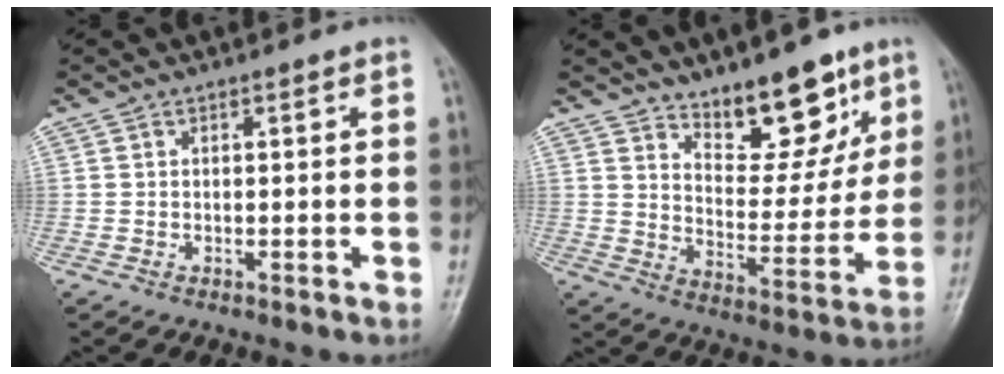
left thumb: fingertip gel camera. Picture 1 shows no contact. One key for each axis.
{"total": 13.4, "fx": 9.4, "fy": 6.0, "fz": 7.4, "tx": -0.062, "ty": -0.070, "tz": 0.154}